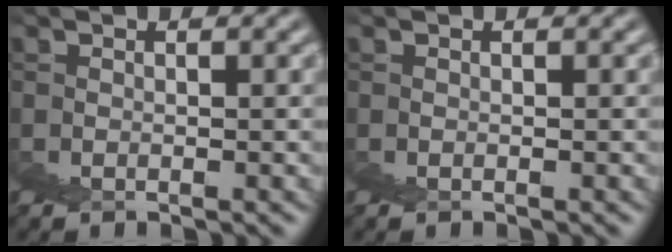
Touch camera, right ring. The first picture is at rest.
{"total": 0.0}